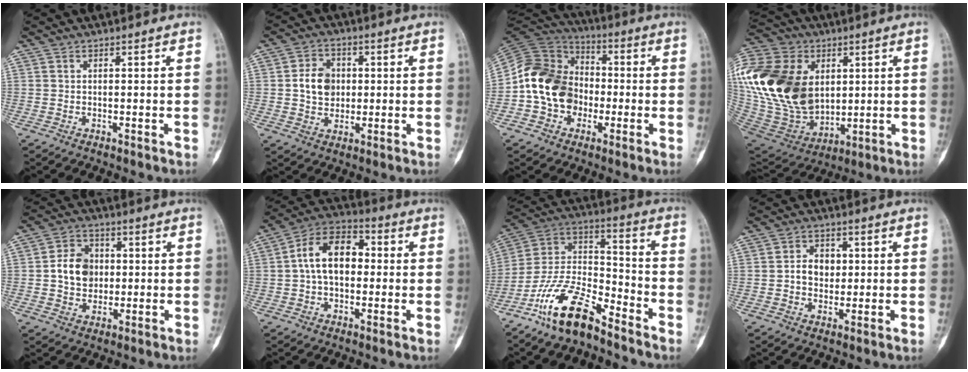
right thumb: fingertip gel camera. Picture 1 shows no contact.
{"total": 7.1, "force": [0.6, 5.6, 4.3], "torque": [-0.055, 0.003, 0.008]}
{"total": 15.5, "force": [-2.7, 12.8, 8.4], "torque": [-0.135, 0.044, -0.062]}
{"total": 32.4, "force": [6.0, 22.9, 22.1], "torque": [-0.479, 0.013, 0.128]}
{"total": 8.3, "force": [0.3, 6.7, 4.9], "torque": [-0.059, 0.009, 0.000]}
{"total": 12.1, "force": [0.7, 7.8, 9.3], "torque": [-0.143, 0.034, 0.000]}
{"total": 15.2, "force": [-10.8, 5.6, 9.1], "torque": [-0.163, 0.077, -0.210]}
{"total": 5.3, "force": [0.5, 4.3, 3.0], "torque": [-0.024, 0.007, 0.005]}